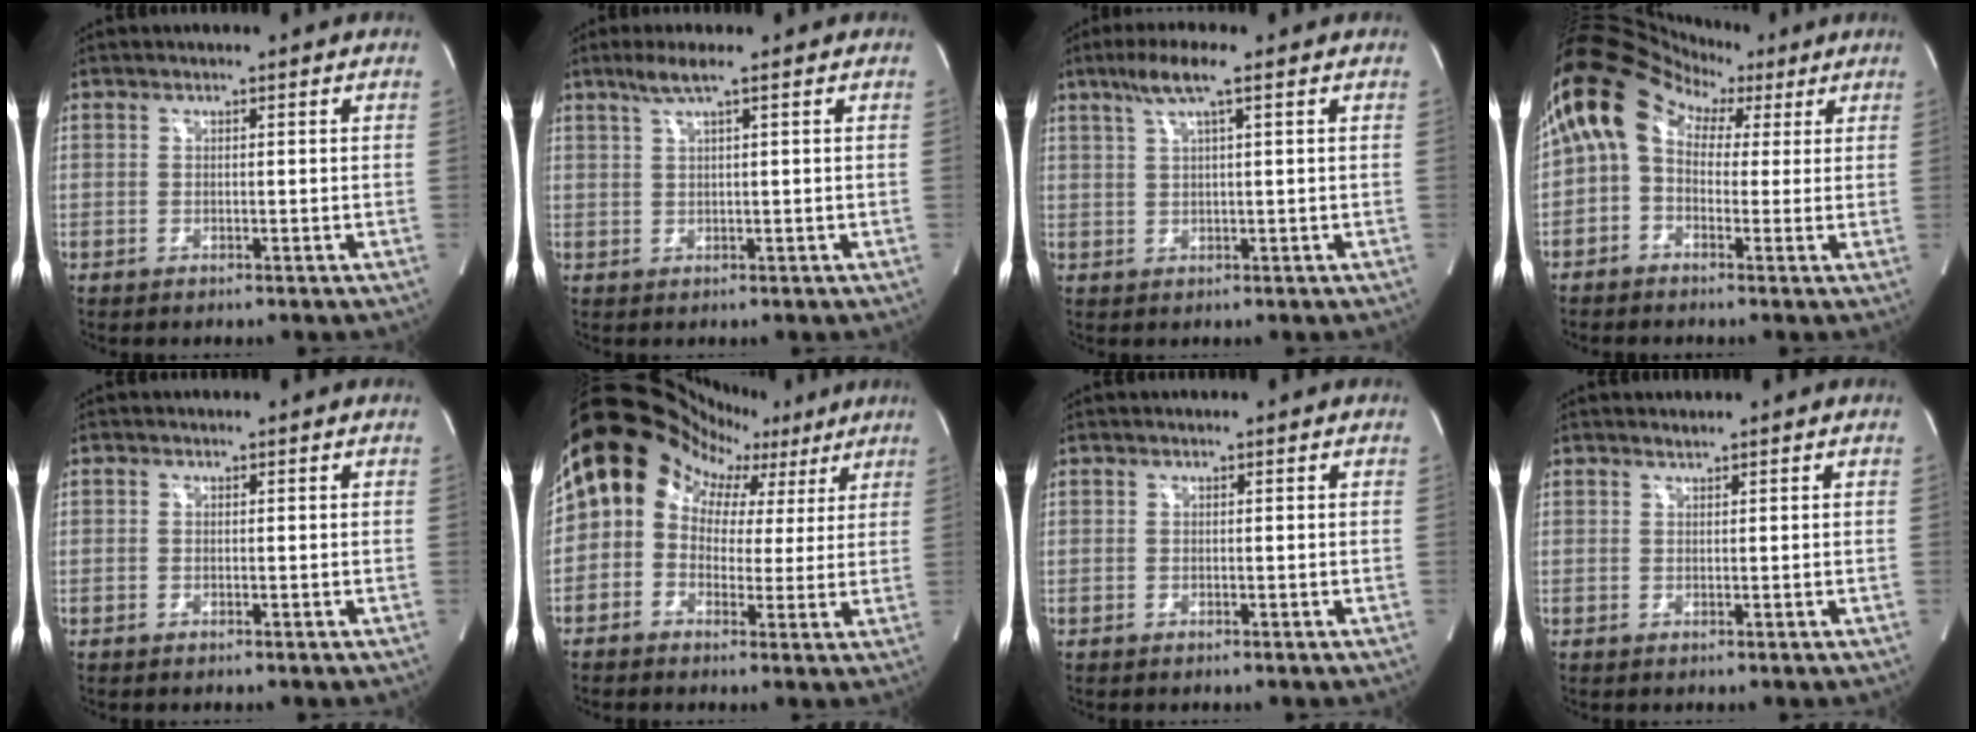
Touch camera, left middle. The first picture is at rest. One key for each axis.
{"total": 3.1, "fx": 2.0, "fy": -0.4, "fz": 2.4, "tx": -0.059, "ty": 0.007, "tz": 0.044}
{"total": 5.1, "fx": 2.9, "fy": -0.2, "fz": 4.2, "tx": -0.090, "ty": 0.013, "tz": 0.057}
{"total": 12.3, "fx": 4.0, "fy": 9.0, "fz": 7.4, "tx": -0.141, "ty": 0.077, "tz": 0.060}
{"total": 0.0}
{"total": 15.5, "fx": 6.6, "fy": 12.8, "fz": 5.8, "tx": -0.108, "ty": 0.084, "tz": 0.085}
{"total": 0.0}
{"total": 0.6, "fx": 0.6, "fy": -0.1, "fz": 0.0, "tx": -0.007, "ty": 0.000, "tz": 0.013}